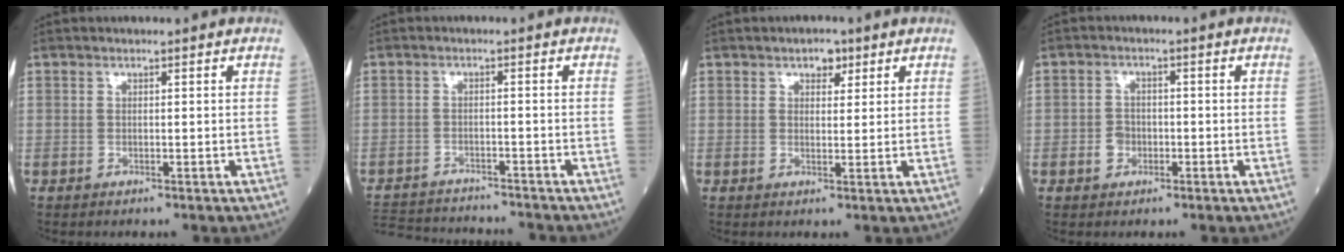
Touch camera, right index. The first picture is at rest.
{"total": 13.1, "force": [-12.5, 2.0, 3.6], "torque": [-0.078, 0.002, -0.180]}
{"total": 2.5, "force": [1.5, 1.4, 1.5], "torque": [-0.017, 0.004, 0.020]}
{"total": 2.6, "force": [-1.0, 2.1, 1.1], "torque": [-0.018, 0.005, -0.018]}